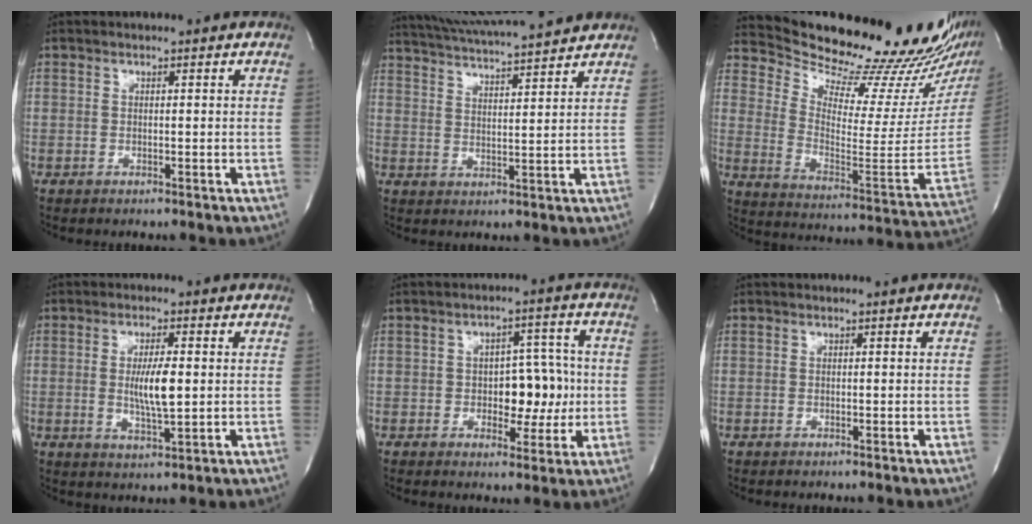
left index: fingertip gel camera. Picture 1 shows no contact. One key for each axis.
{"total": 14.6, "fx": 13.6, "fy": -0.1, "fz": 5.4, "tx": -0.106, "ty": 0.017, "tz": 0.201}
{"total": 25.9, "fx": 23.1, "fy": 1.8, "fz": 11.5, "tx": -0.177, "ty": -0.108, "tz": 0.312}
{"total": 5.7, "fx": -0.1, "fy": 0.9, "fz": 5.6, "tx": -0.103, "ty": -0.010, "tz": -0.002}
{"total": 7.0, "fx": -1.1, "fy": 4.0, "fz": 5.6, "tx": -0.070, "ty": 0.015, "tz": -0.013}
{"total": 0.0}